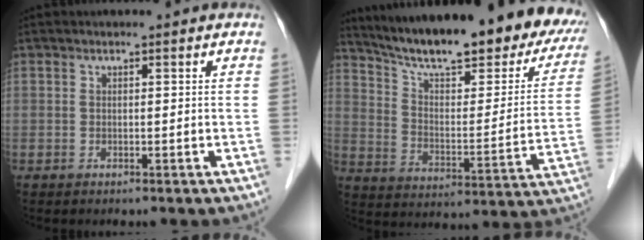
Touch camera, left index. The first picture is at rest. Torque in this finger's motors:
{"motor_torque": [0.33, -0.28, 0.36, 0.12]}